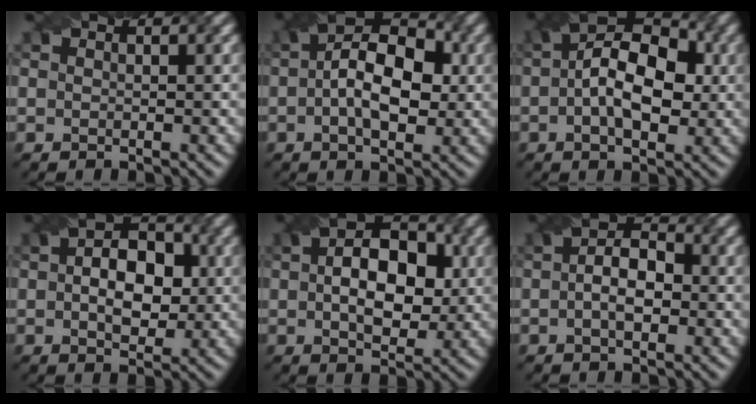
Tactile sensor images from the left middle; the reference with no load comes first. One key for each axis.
{"total": 7.1, "fx": -0.2, "fy": 4.2, "fz": 5.8, "tx": -0.083, "ty": 0.017, "tz": 0.002}
{"total": 7.9, "fx": -0.2, "fy": 4.6, "fz": 6.4, "tx": -0.087, "ty": 0.020, "tz": 0.002}
{"total": 5.5, "fx": -0.3, "fy": 3.8, "fz": 4.0, "tx": -0.048, "ty": 0.010, "tz": 0.005}
{"total": 7.0, "fx": 0.1, "fy": 4.6, "fz": 5.3, "tx": -0.068, "ty": 0.012, "tz": 0.010}
{"total": 3.5, "fx": -1.0, "fy": 2.2, "fz": 2.6, "tx": -0.028, "ty": 0.007, "tz": -0.006}